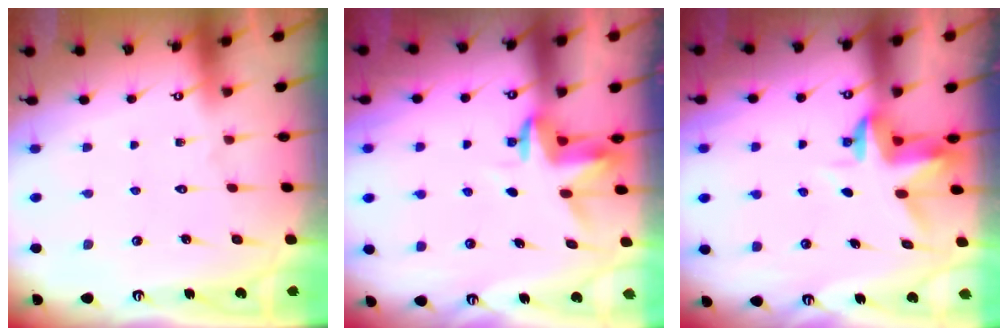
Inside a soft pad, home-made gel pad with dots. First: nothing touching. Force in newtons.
{"total": 3.6, "press": 3.6, "slide": 0.2}
{"total": 3.3, "press": 3.2, "slide": 0.4}